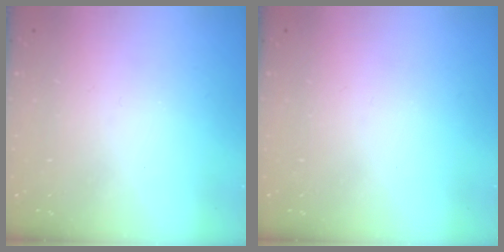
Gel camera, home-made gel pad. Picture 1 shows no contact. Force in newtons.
{"total": 0.0}